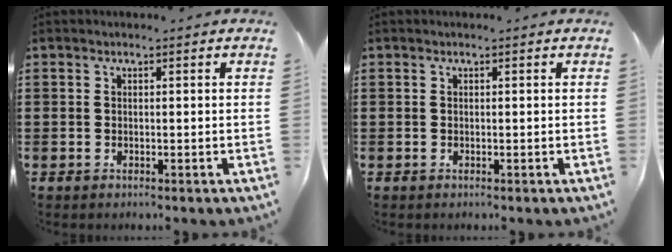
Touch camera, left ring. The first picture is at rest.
{"total": 0.0}